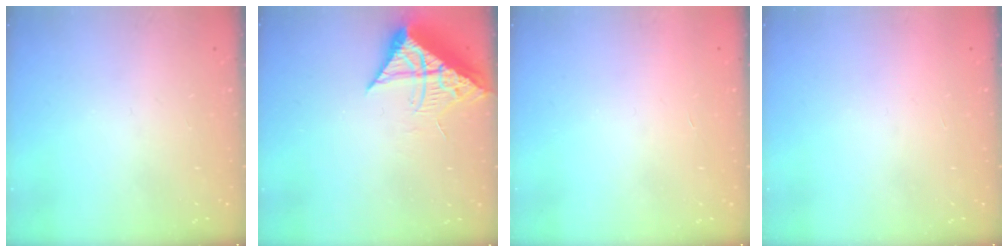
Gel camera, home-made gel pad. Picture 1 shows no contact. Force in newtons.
{"total": 9.7, "press": 9.7, "slide": 1.0}
{"total": 1.6, "press": 1.6, "slide": 0.1}
{"total": 1.5, "press": 1.5, "slide": 0.1}